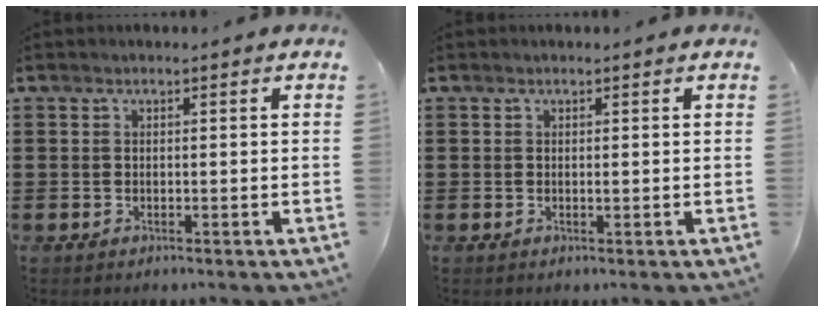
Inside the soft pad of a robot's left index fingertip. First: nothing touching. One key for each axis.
{"total": 0.0}